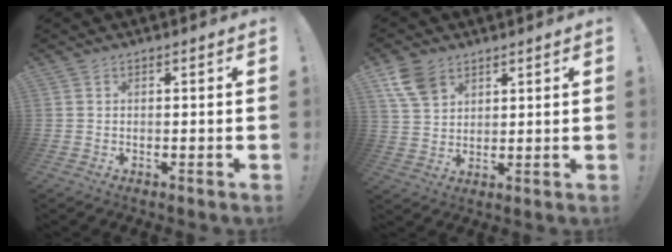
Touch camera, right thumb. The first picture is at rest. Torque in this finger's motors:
{"motor_torque": [-0.40, 0.46, 0.10, 0.08, 0.00]}